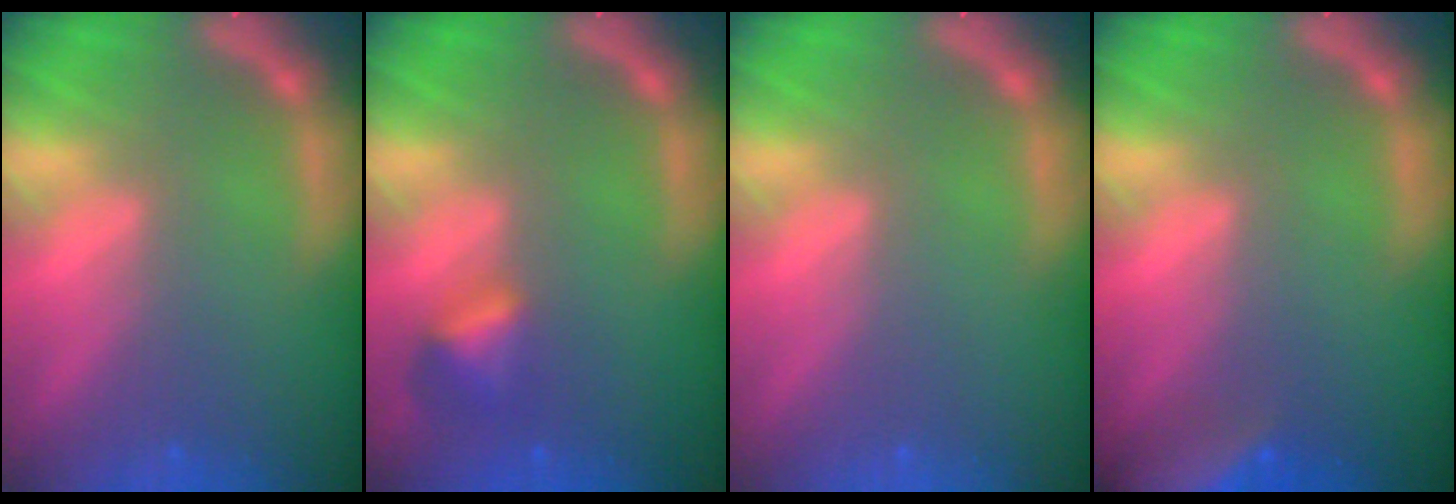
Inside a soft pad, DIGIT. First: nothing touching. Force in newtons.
{"total": 2.4}
{"total": 0.0}
{"total": 8.5}